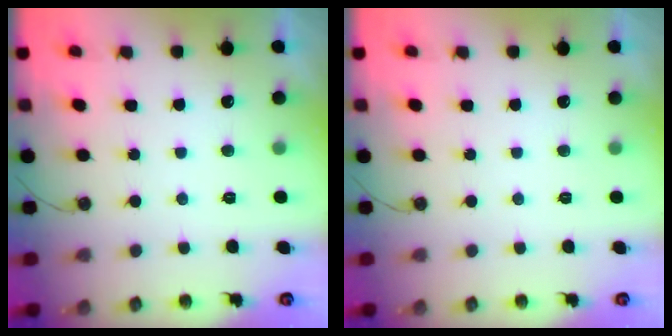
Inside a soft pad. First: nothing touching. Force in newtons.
{"total": 0.0}